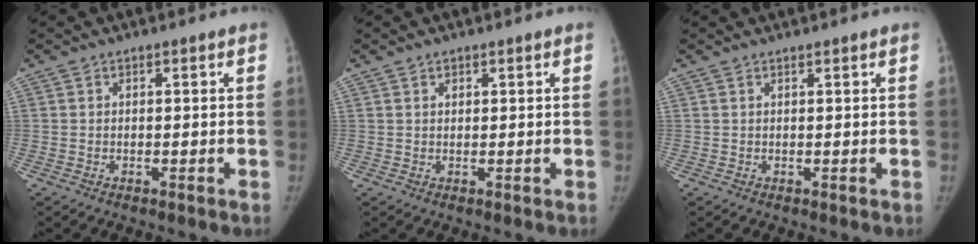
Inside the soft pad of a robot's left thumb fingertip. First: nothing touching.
{"total": 1.0, "force": [0.7, 0.7, 0.4], "torque": [0.000, -0.003, 0.010]}
{"total": 0.7, "force": [0.7, 0.0, 0.2], "torque": [-0.001, 0.006, 0.013]}